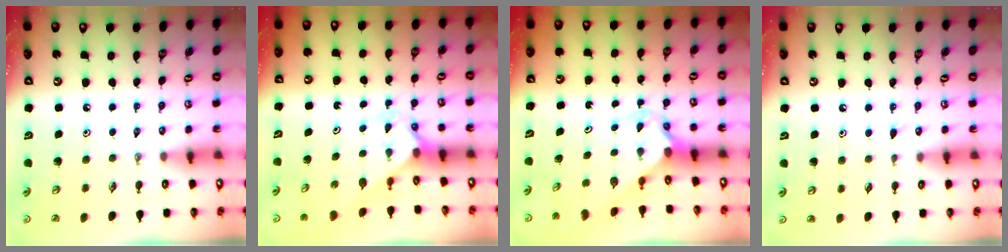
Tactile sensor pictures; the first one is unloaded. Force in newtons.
{"total": 2.1, "press": 2.1, "slide": 0.2}
{"total": 2.0, "press": 2.0, "slide": 0.2}
{"total": 4.2, "press": 4.1, "slide": 0.4}